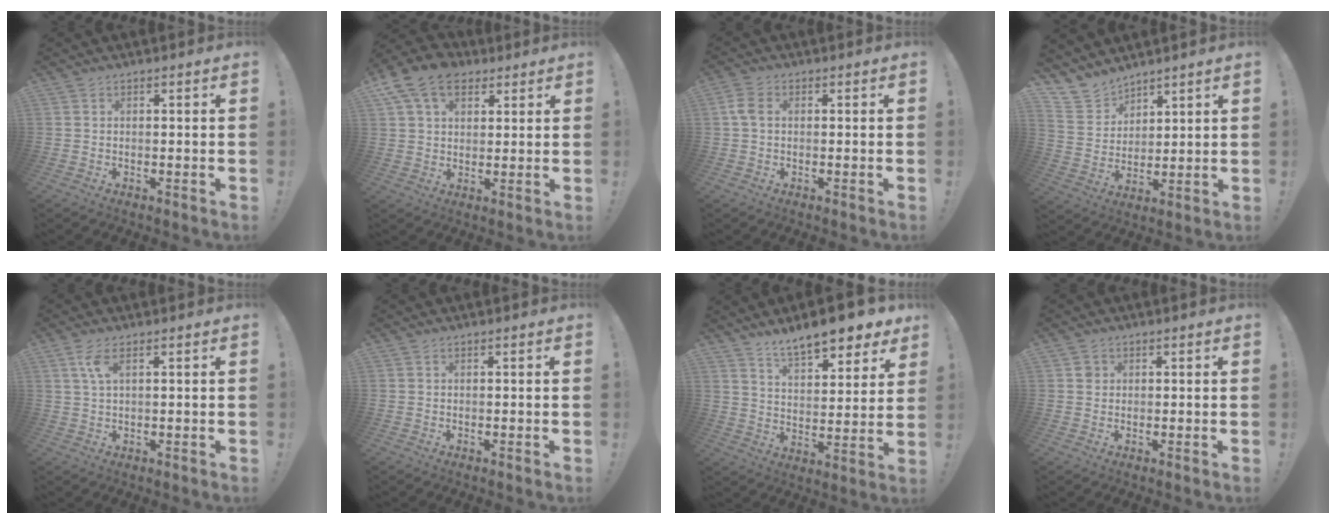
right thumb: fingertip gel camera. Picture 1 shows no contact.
{"total": 12.7, "force": [6.0, 8.9, 6.8], "torque": [-0.112, -0.015, 0.119]}
{"total": 4.0, "force": [0.6, 2.6, 2.9], "torque": [-0.054, 0.005, 0.009]}
{"total": 8.8, "force": [7.5, 4.6, 0.4], "torque": [-0.016, -0.065, 0.148]}
{"total": 4.2, "force": [1.7, 1.5, 3.6], "torque": [-0.067, 0.000, 0.029]}
{"total": 0.0}
{"total": 12.0, "force": [9.9, 3.2, 5.9], "torque": [-0.092, -0.074, 0.169]}
{"total": 1.9, "force": [0.6, 1.8, 0.4], "torque": [0.008, -0.003, 0.009]}